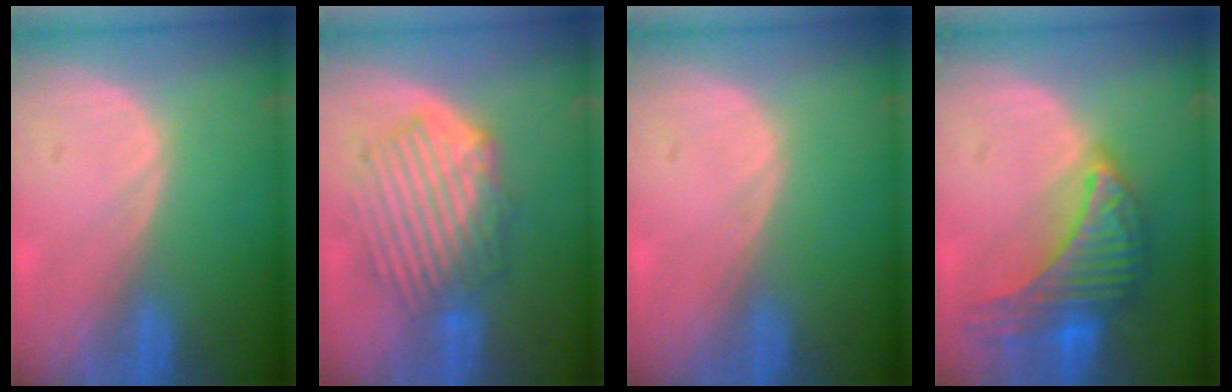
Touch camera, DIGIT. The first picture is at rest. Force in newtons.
{"total": 9.4, "press": 8.4, "slide": 4.4}
{"total": 0.0}
{"total": 9.6, "press": 9.5, "slide": 0.6}